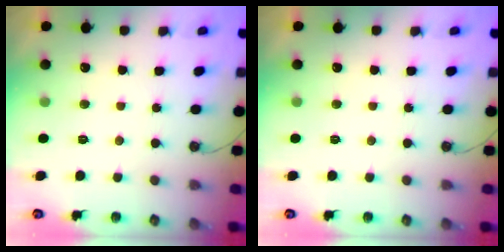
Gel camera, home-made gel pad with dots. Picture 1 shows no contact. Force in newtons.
{"total": 0.0}